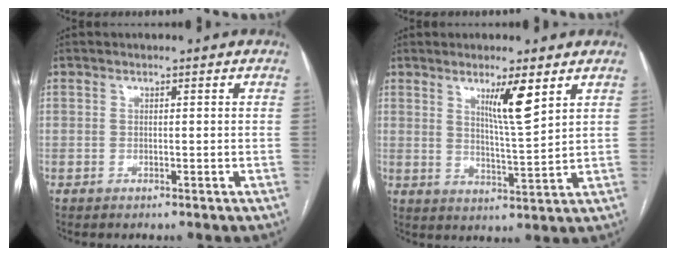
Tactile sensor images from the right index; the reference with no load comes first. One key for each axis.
{"total": 6.6, "fx": 3.6, "fy": -0.1, "fz": 5.6, "tx": -0.095, "ty": -0.015, "tz": 0.063}